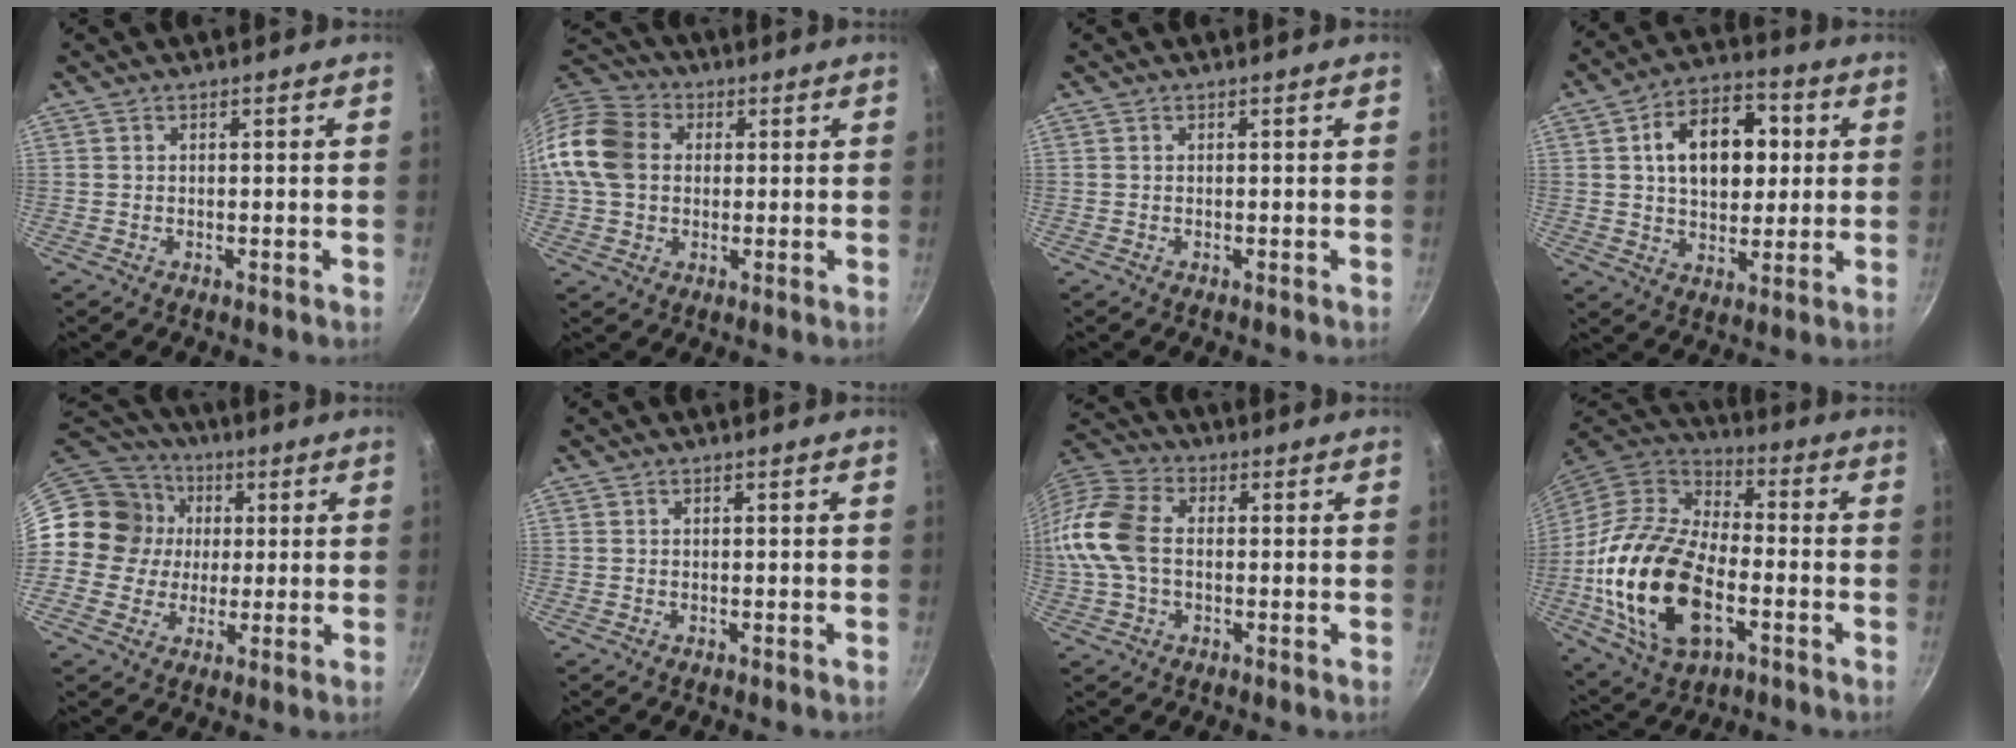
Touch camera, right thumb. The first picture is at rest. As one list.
[{"total": 13.4, "force": [1.3, 10.7, 7.9], "torque": [-0.138, 0.022, 0.008]}, {"total": 0.0}, {"total": 15.6, "force": [2.8, 10.5, 11.1], "torque": [-0.129, 0.014, 0.038]}, {"total": 13.8, "force": [1.7, 13.0, 4.5], "torque": [-0.051, 0.018, 0.012]}, {"total": 0.0}, {"total": 13.5, "force": [-0.2, 8.9, 10.2], "torque": [-0.202, 0.031, -0.022]}, {"total": 24.3, "force": [-5.4, 14.1, 19.0], "torque": [-0.353, 0.017, -0.103]}]